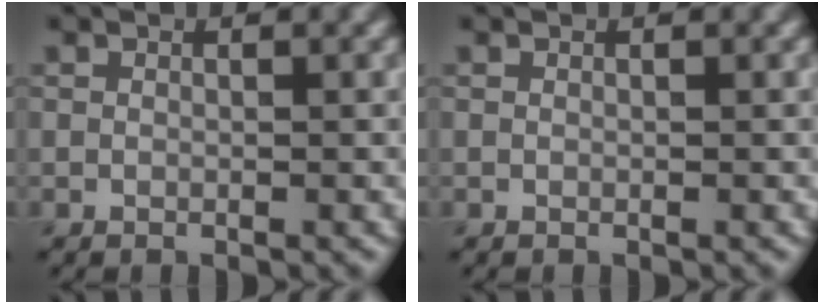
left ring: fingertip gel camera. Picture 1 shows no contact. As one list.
[{"total": 0.0}]